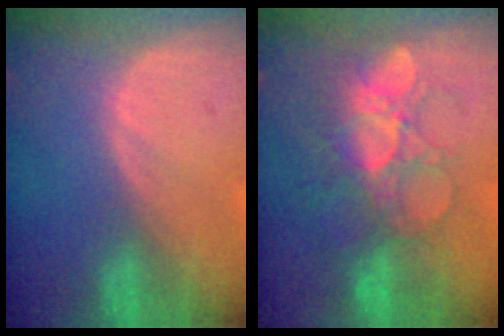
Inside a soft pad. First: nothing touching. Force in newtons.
{"total": 8.7, "press": 8.4, "slide": 2.4}